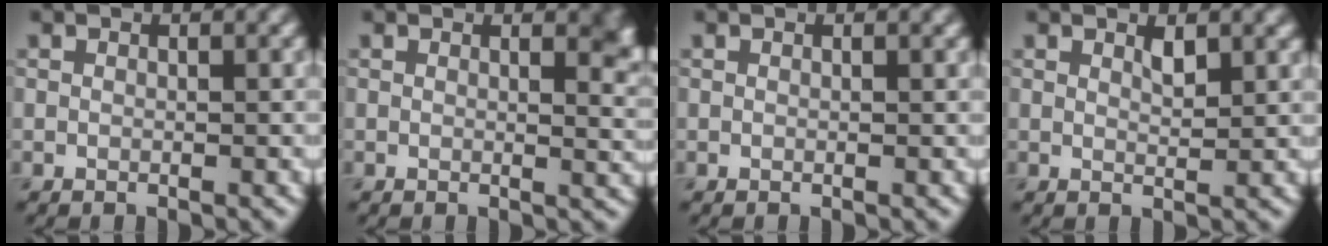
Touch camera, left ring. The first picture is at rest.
{"total": 2.6, "force": [1.4, 1.0, 2.0], "torque": [-0.015, -0.004, 0.019]}
{"total": 0.0}
{"total": 1.2, "force": [0.8, 0.3, 0.8], "torque": [-0.016, -0.002, 0.015]}